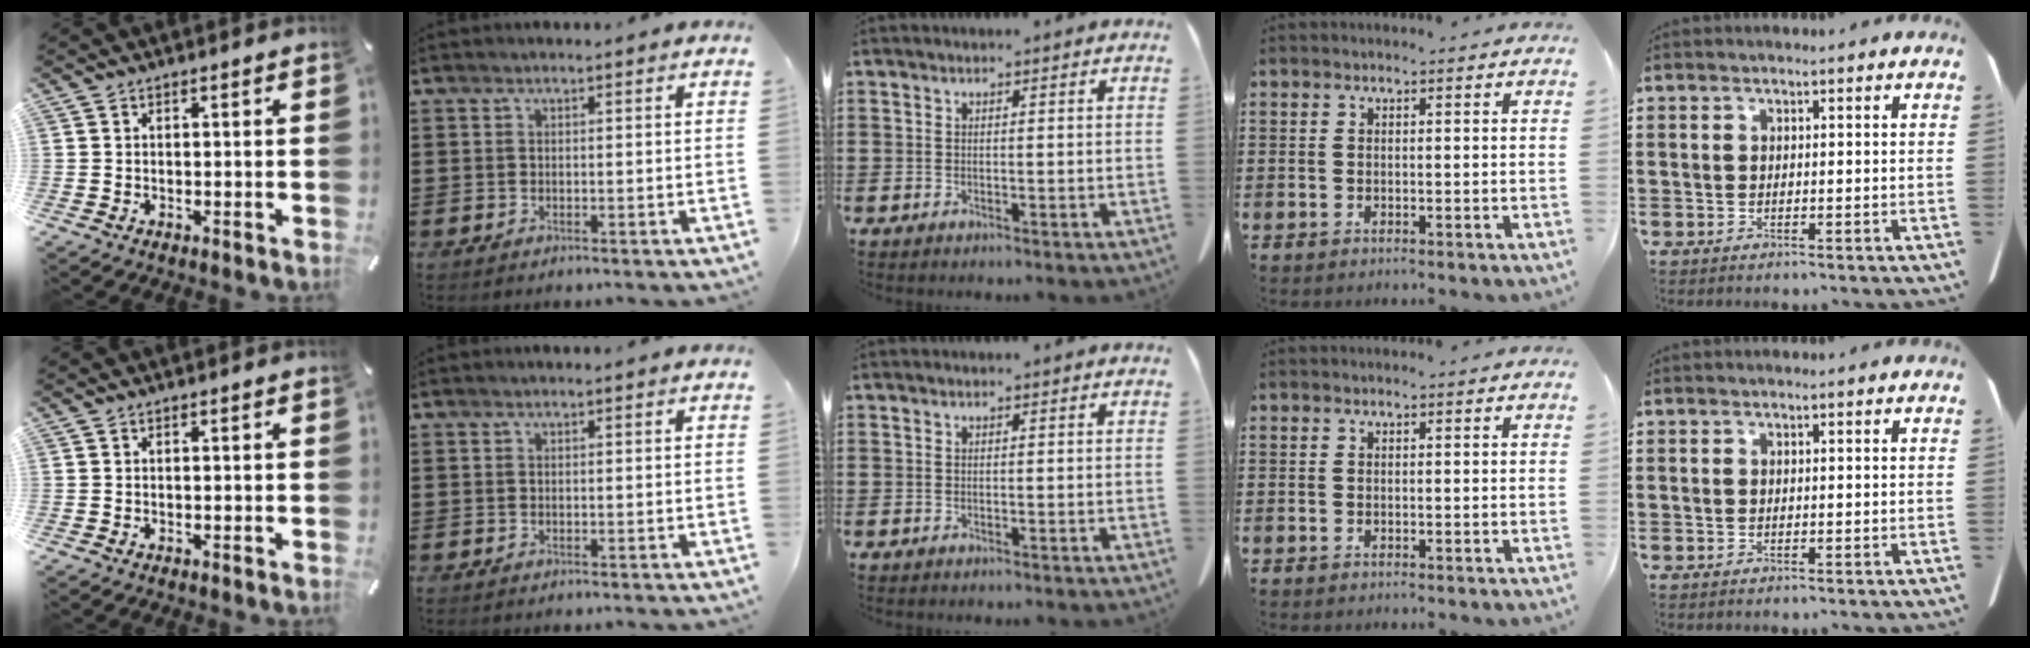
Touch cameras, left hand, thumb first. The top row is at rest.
{}